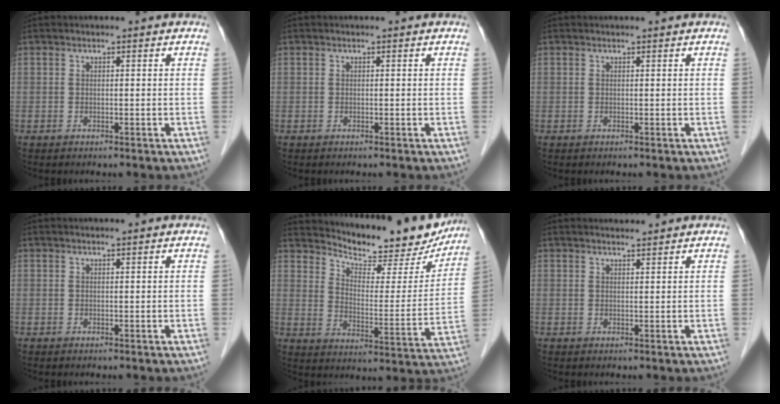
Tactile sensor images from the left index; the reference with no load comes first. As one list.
[{"total": 0.0}, {"total": 0.7, "force": [0.7, 0.0, 0.2], "torque": [-0.005, 0.007, 0.011]}, {"total": 0.6, "force": [0.5, -0.1, 0.3], "torque": [-0.008, 0.003, 0.011]}, {"total": 17.7, "force": [16.3, 4.3, 5.5], "torque": [-0.077, -0.032, 0.211]}, {"total": 2.1, "force": [2.0, 0.1, 0.5], "torque": [-0.010, 0.010, 0.035]}]